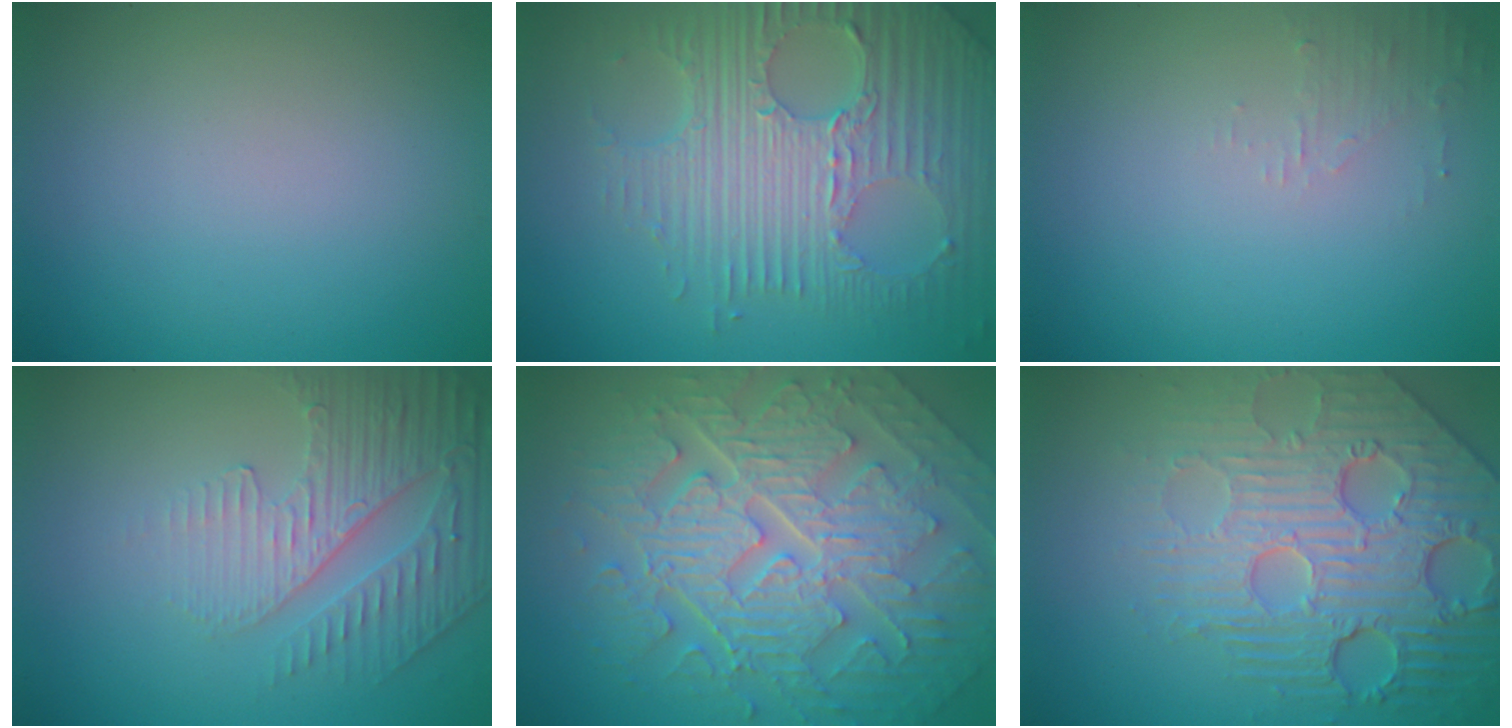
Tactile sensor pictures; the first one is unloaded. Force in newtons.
{"total": 8.0, "press": 5.8, "slide": 5.6}
{"total": 1.3, "press": 1.2, "slide": 0.3}
{"total": 5.0, "press": 3.4, "slide": 3.7}
{"total": 10.4, "press": 7.1, "slide": 7.6}
{"total": 8.4, "press": 5.9, "slide": 5.9}